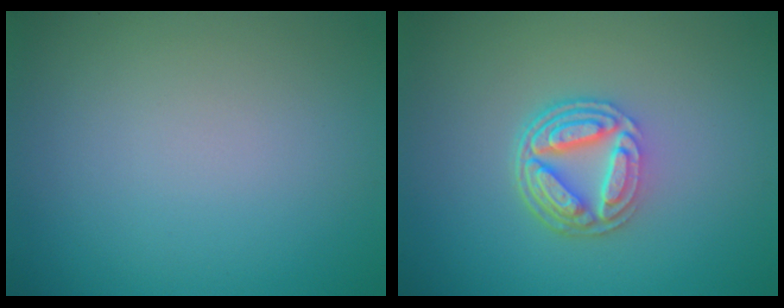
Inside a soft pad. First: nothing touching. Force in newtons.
{"total": 5.2, "press": 3.8, "slide": 3.5}